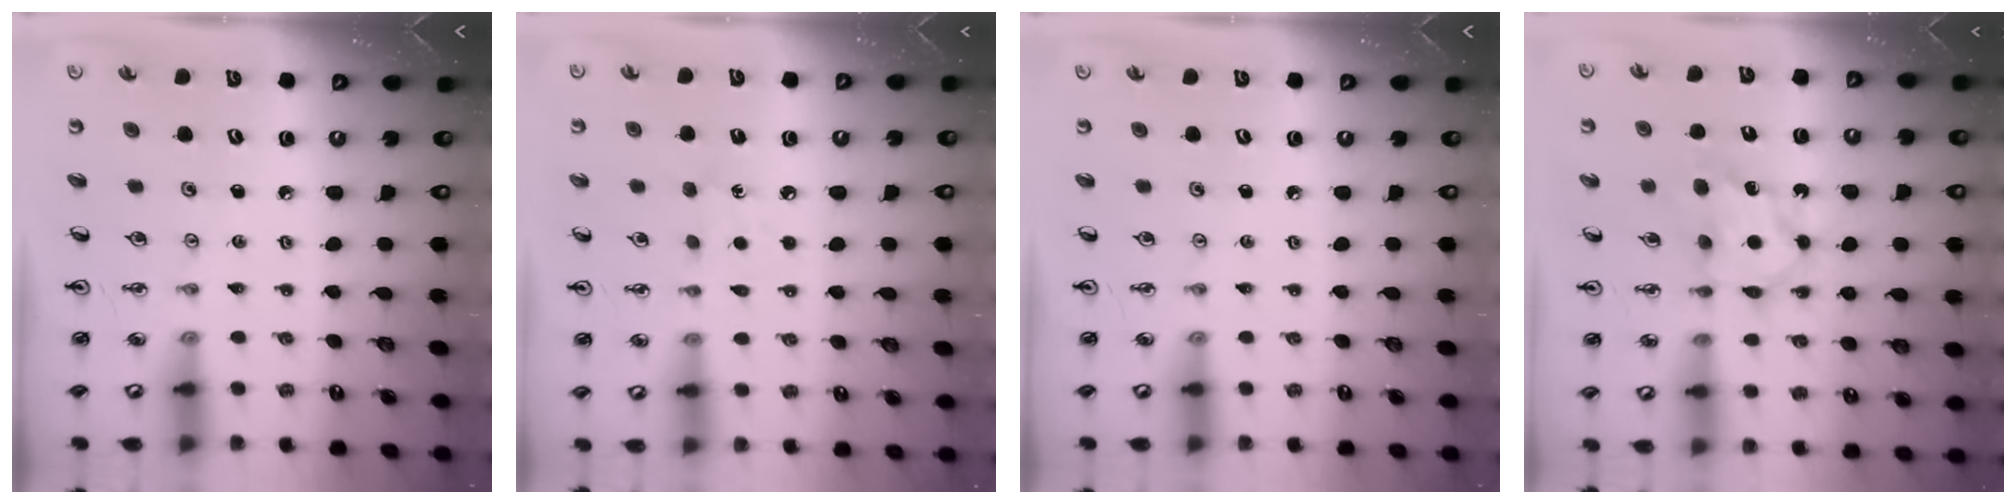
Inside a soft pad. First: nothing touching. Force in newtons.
{"total": 6.2, "press": 6.1, "slide": 0.7}
{"total": 0.0}
{"total": 7.4, "press": 7.3, "slide": 0.7}